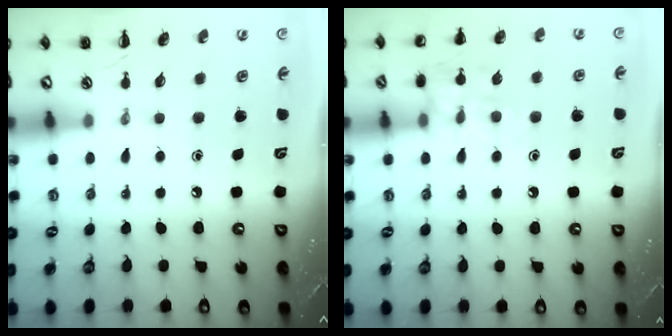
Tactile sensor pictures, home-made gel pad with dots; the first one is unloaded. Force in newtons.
{"total": 11.7, "press": 11.7, "slide": 0.7}